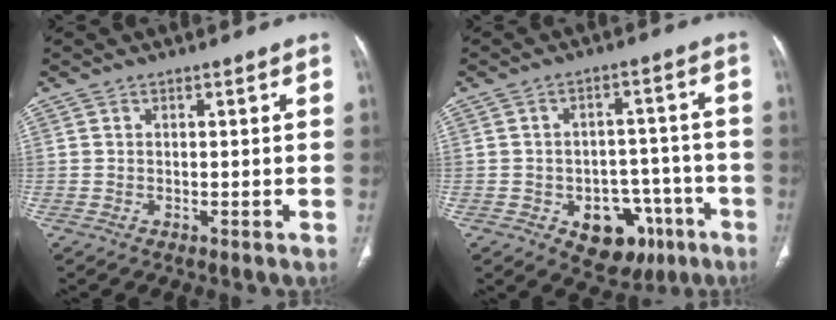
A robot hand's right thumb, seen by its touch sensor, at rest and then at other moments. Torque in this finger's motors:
{"motor_torque": [3.18, 0.47, 0.61, -0.44, 0.04]}